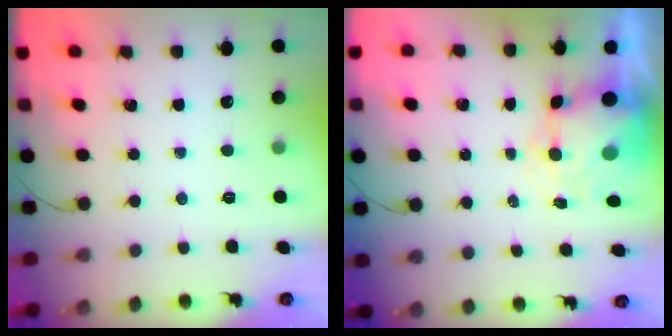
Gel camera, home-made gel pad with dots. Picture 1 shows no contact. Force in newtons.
{"total": 7.3, "press": 7.1, "slide": 1.8}